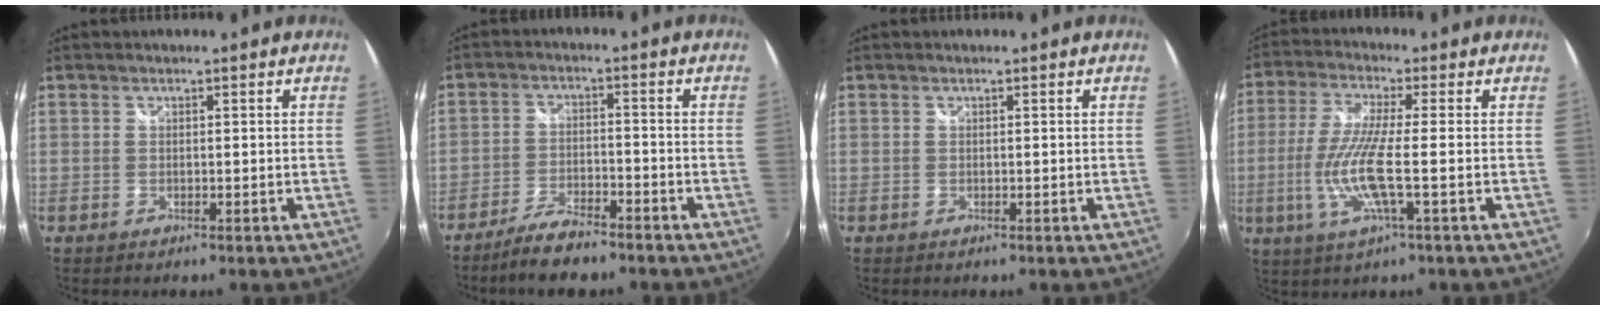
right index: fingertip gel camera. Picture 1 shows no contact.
{"total": 7.6, "force": [-6.2, 1.8, 3.9], "torque": [-0.095, -0.008, -0.114]}
{"total": 0.0}
{"total": 10.3, "force": [-2.2, 0.6, 10.0], "torque": [-0.211, -0.011, -0.041]}